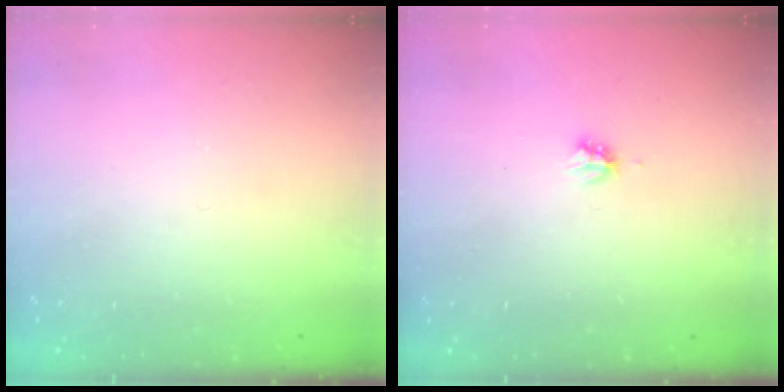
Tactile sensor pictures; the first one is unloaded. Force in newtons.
{"total": 2.7, "press": 2.7, "slide": 0.2}